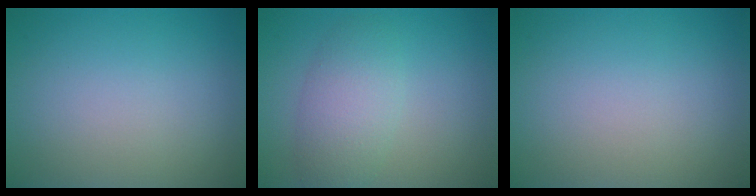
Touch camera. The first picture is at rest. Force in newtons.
{"total": 3.9, "press": 3.9, "slide": 0.2}
{"total": 0.0}